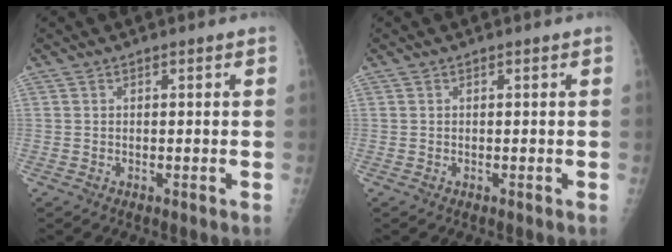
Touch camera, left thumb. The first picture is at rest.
{"total": 0.0}